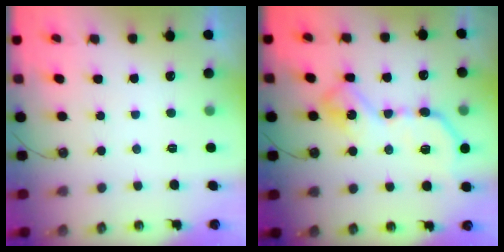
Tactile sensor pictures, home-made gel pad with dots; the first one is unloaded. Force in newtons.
{"total": 14.7, "press": 14.6, "slide": 0.5}